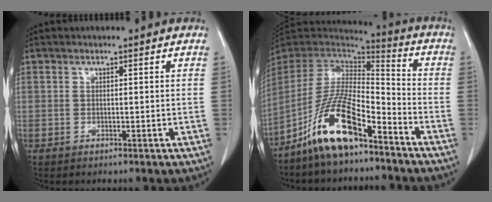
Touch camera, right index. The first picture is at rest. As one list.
[{"total": 14.2, "force": [-9.1, 3.5, 10.3], "torque": [-0.205, 0.005, -0.169]}]